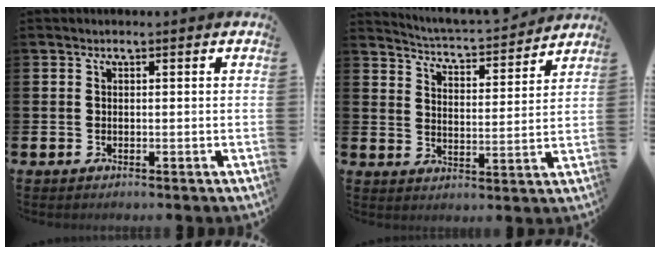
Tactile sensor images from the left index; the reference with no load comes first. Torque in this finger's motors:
{"motor_torque": [0.88, -1.17, 0.13, 0.02]}